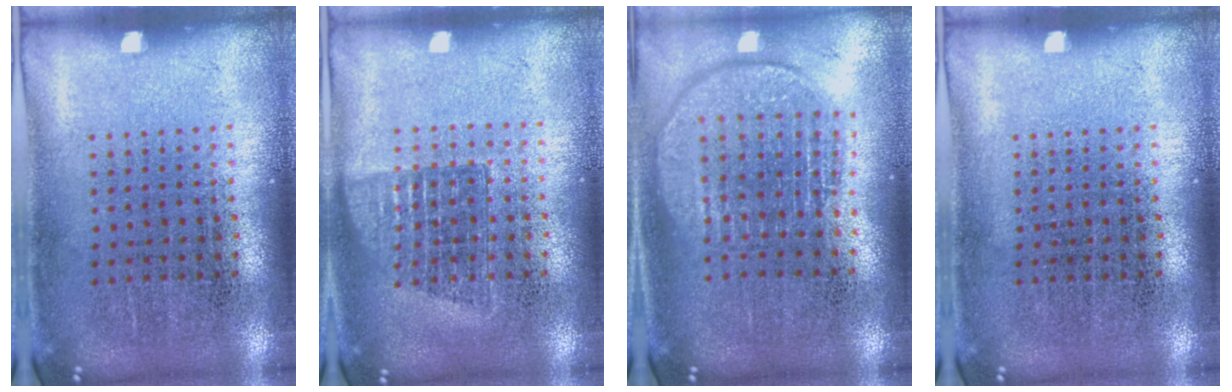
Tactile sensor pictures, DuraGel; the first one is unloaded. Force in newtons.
{"total": 1.2, "press": 1.0, "slide": 0.6}
{"total": 1.8, "press": 1.5, "slide": 1.0}
{"total": 0.0}